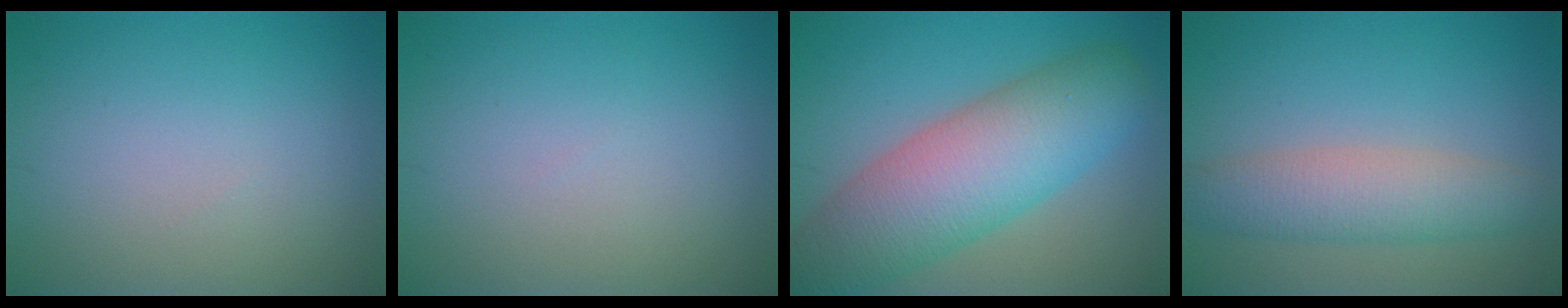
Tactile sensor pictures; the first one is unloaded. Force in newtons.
{"total": 0.0}
{"total": 9.8, "press": 9.8, "slide": 0.4}
{"total": 4.6, "press": 4.6, "slide": 0.1}